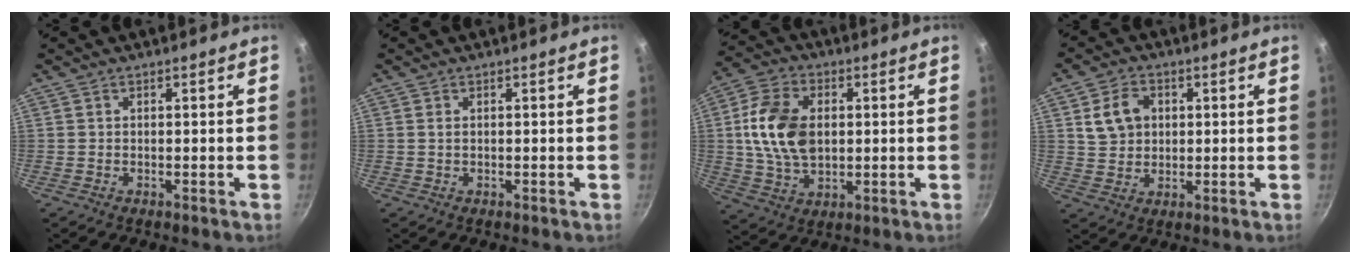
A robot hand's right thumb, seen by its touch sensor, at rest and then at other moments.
{"total": 0.8, "force": [0.2, 0.4, 0.6], "torque": [-0.011, 0.001, 0.002]}
{"total": 14.2, "force": [1.4, 9.5, 10.4], "torque": [-0.181, 0.001, 0.023]}
{"total": 7.5, "force": [1.9, 5.9, 4.2], "torque": [-0.058, 0.006, 0.032]}